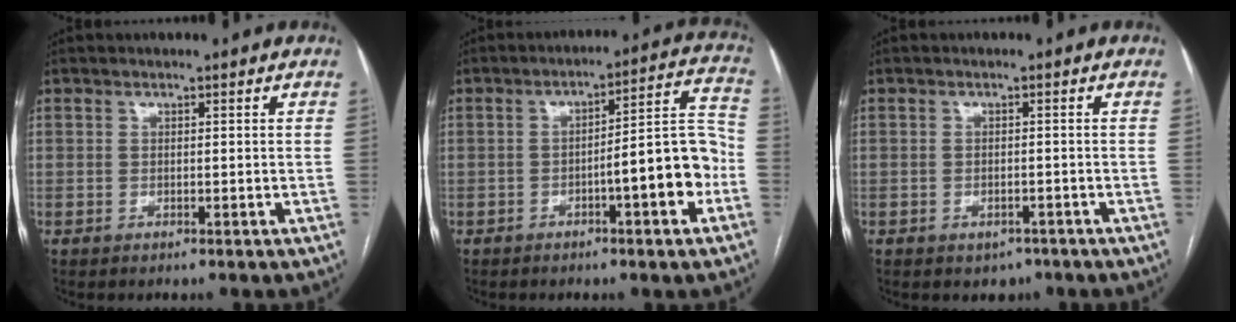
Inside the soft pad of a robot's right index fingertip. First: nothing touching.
{"total": 11.0, "force": [-3.6, 1.5, 10.3], "torque": [-0.133, 0.030, -0.050]}
{"total": 2.2, "force": [-1.3, 1.6, 0.7], "torque": [-0.005, 0.003, -0.009]}